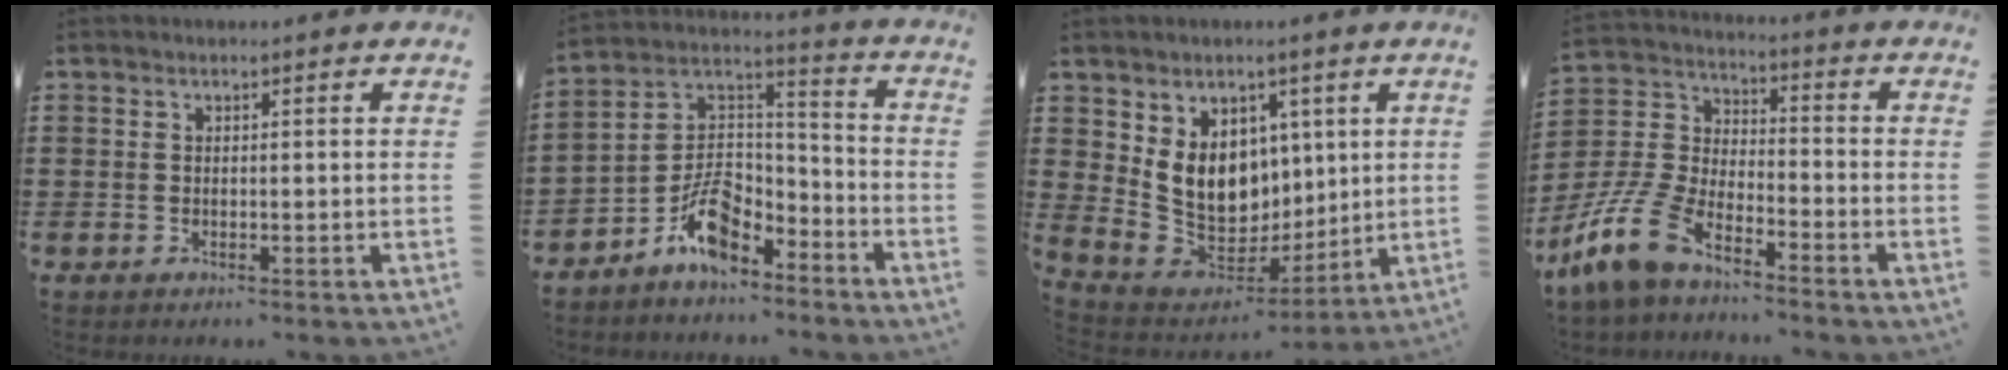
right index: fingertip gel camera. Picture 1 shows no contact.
{"total": 9.3, "force": [-6.2, 4.6, 5.1], "torque": [-0.110, 0.010, -0.118]}
{"total": 11.1, "force": [2.8, 9.1, 5.6], "torque": [-0.139, -0.016, 0.059]}
{"total": 9.2, "force": [-7.0, 2.9, 5.3], "torque": [-0.153, -0.001, -0.147]}